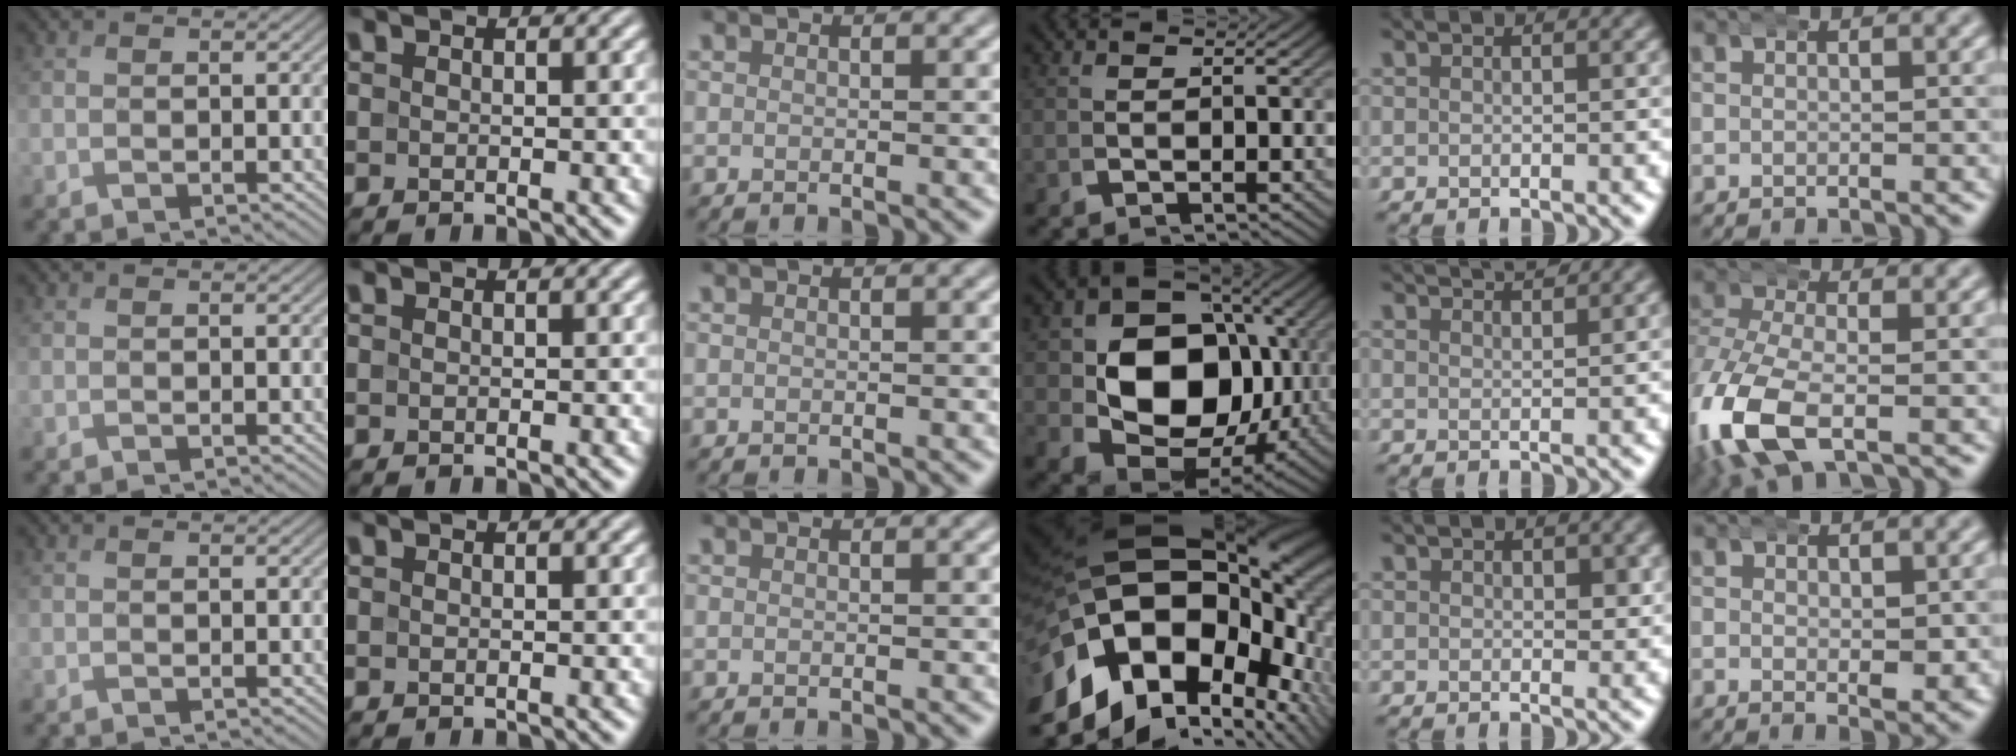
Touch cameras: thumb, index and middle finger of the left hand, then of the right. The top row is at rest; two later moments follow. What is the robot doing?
{"motion": "wrap", "object": "bandana"}